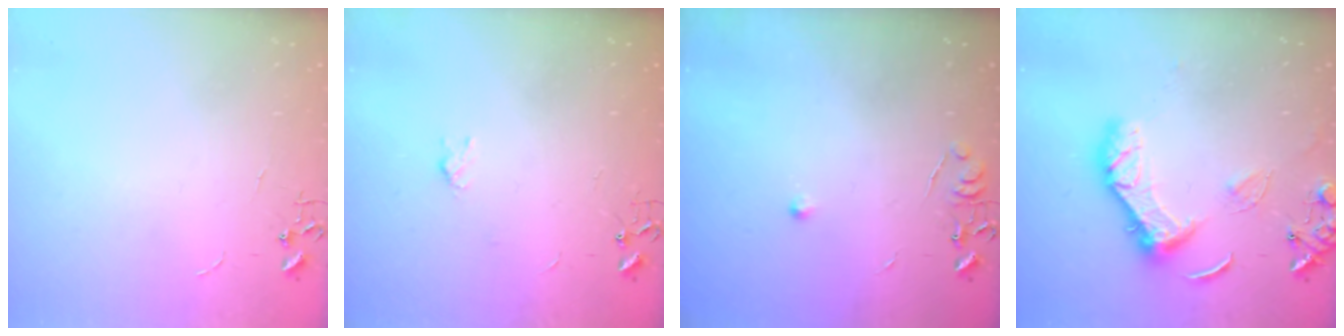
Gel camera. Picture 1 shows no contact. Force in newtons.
{"total": 3.2, "press": 3.1, "slide": 0.7}
{"total": 5.8, "press": 5.8, "slide": 0.8}
{"total": 14.5, "press": 14.4, "slide": 1.5}